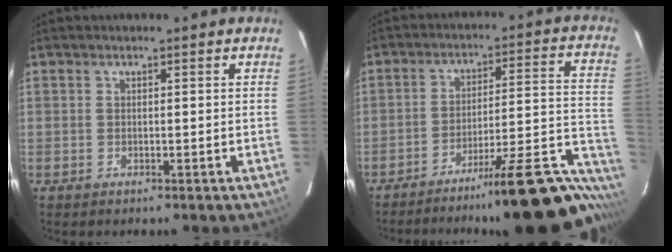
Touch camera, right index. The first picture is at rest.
{"total": 24.6, "force": [-19.0, 3.2, 15.3], "torque": [-0.172, -0.006, -0.266]}